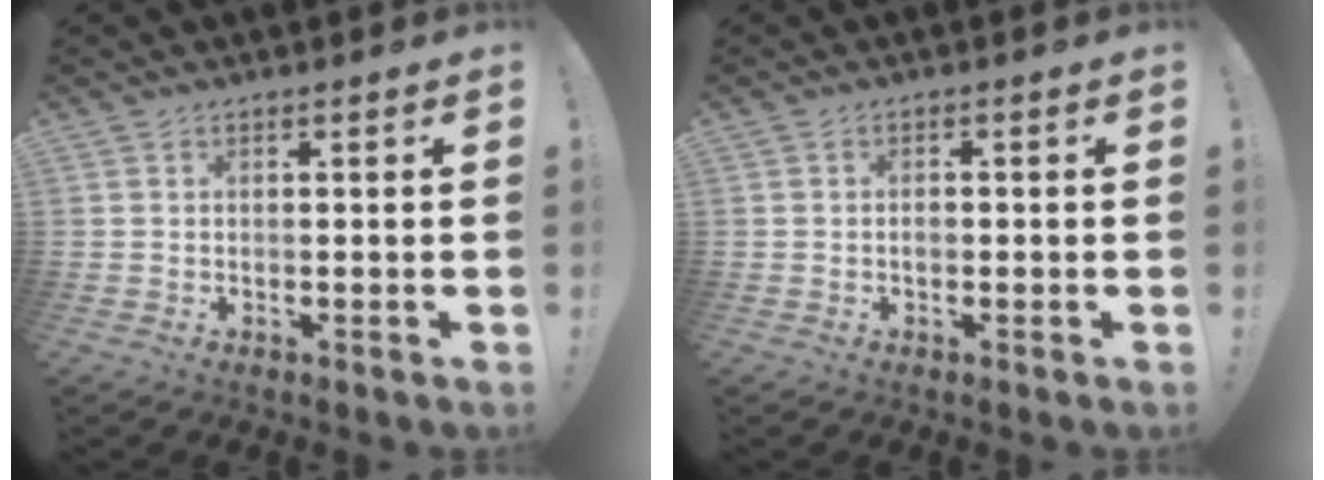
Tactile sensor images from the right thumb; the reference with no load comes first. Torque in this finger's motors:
{"motor_torque": [-0.01, 0.51, 0.23, -0.43, 0.00]}